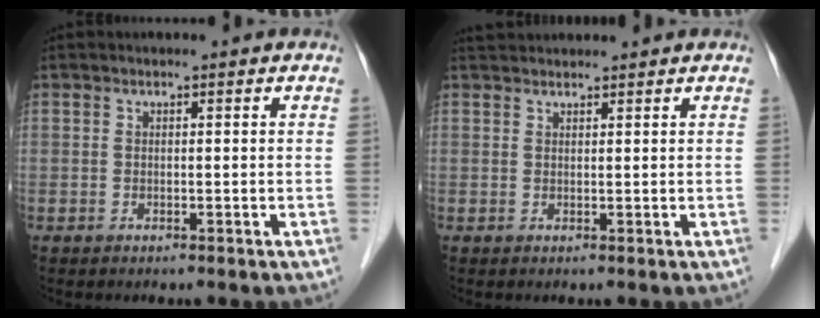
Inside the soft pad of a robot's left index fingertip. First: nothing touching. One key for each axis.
{"total": 3.6, "fx": 3.5, "fy": 0.4, "fz": 0.7, "tx": -0.010, "ty": 0.035, "tz": 0.058}